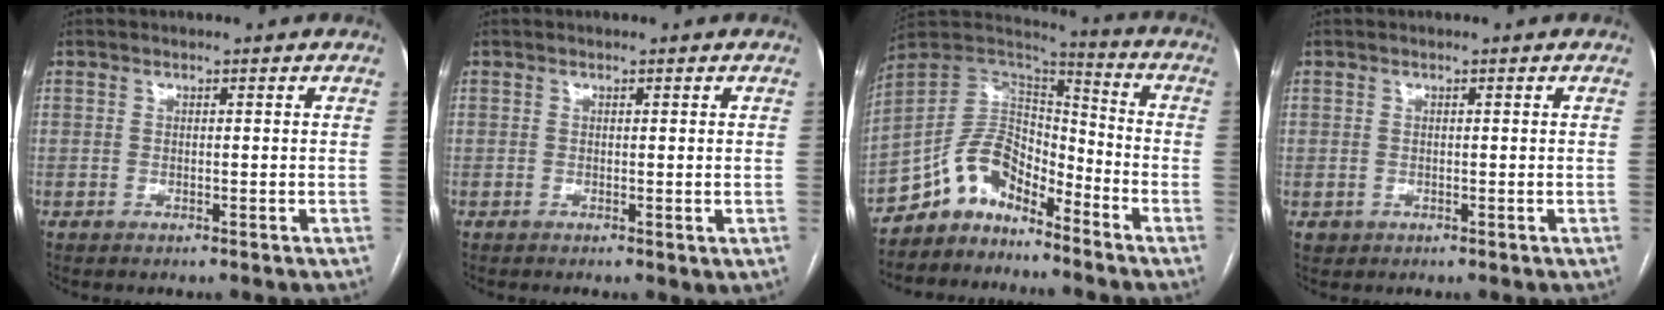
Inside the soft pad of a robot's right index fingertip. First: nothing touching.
{"total": 1.0, "force": [0.1, 0.3, 1.0], "torque": [-0.019, -0.005, 0.003]}
{"total": 10.2, "force": [-8.0, 4.8, 4.1], "torque": [-0.072, 0.046, -0.151]}
{"total": 1.3, "force": [-0.1, 1.3, 0.1], "torque": [0.003, 0.005, 0.000]}